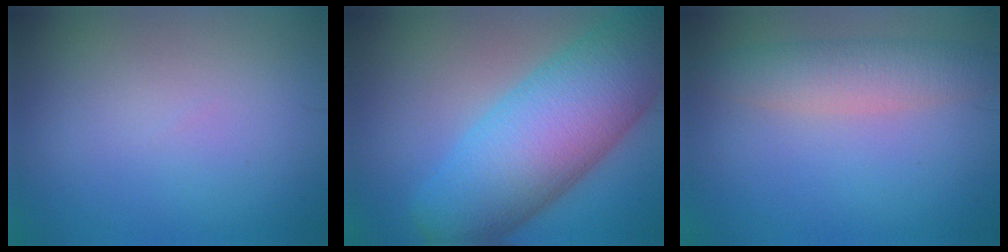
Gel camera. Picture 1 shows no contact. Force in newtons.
{"total": 12.2, "press": 12.2, "slide": 0.4}
{"total": 3.8, "press": 3.8, "slide": 0.5}